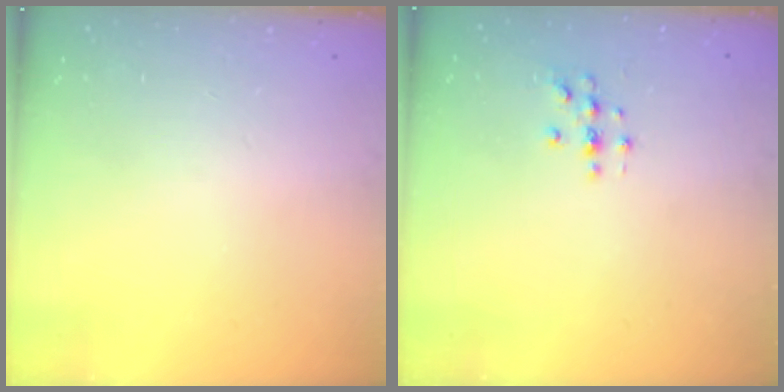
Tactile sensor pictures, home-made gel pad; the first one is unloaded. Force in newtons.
{"total": 2.0, "press": 2.0, "slide": 0.2}